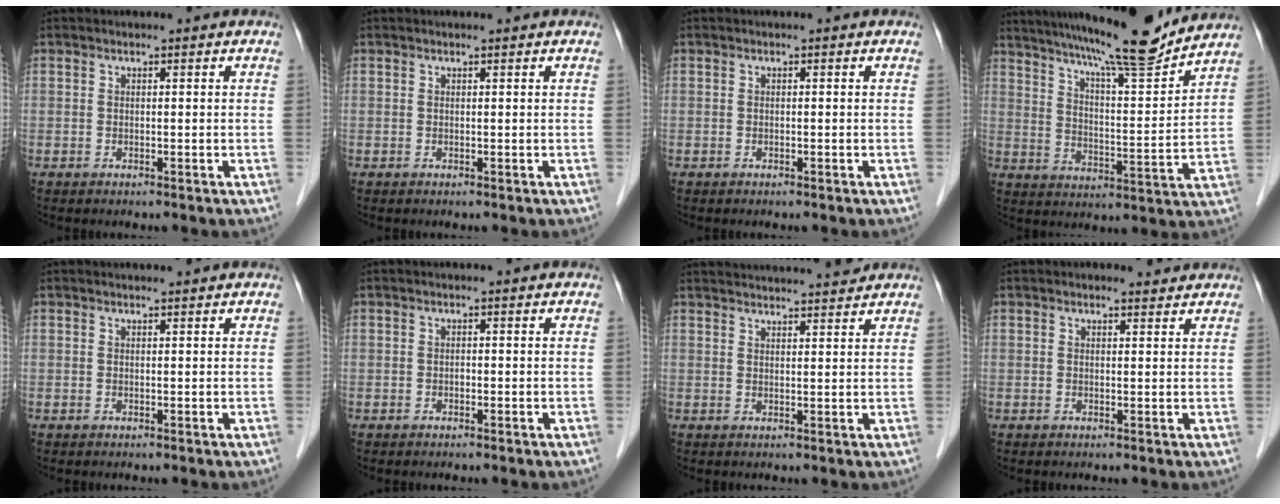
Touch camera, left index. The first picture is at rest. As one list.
[{"total": 0.6, "force": [0.5, -0.1, 0.2], "torque": [-0.009, 0.000, 0.011]}, {"total": 0.0}, {"total": 16.2, "force": [14.3, 0.2, 7.6], "torque": [-0.125, -0.004, 0.216]}, {"total": 1.0, "force": [1.0, -0.1, 0.1], "torque": [-0.005, 0.003, 0.019]}, {"total": 0.0}, {"total": 12.2, "force": [11.7, 0.2, 3.5], "torque": [-0.054, 0.018, 0.157]}, {"total": 1.9, "force": [1.8, 0.6, 0.3], "torque": [-0.012, 0.002, 0.023]}]